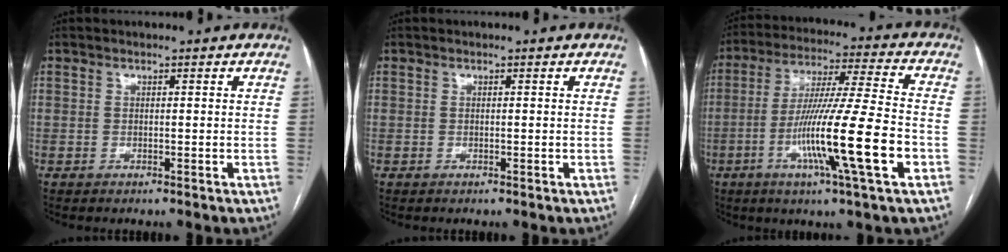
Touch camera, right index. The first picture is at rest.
{"total": 0.0}
{"total": 17.4, "force": [-5.5, -0.6, 16.5], "torque": [-0.300, -0.016, -0.100]}